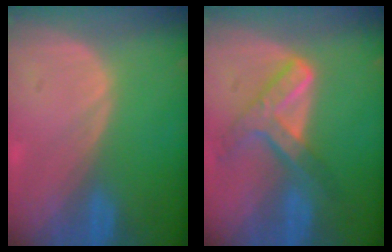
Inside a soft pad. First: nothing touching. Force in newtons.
{"total": 7.2, "press": 6.1, "slide": 3.8}